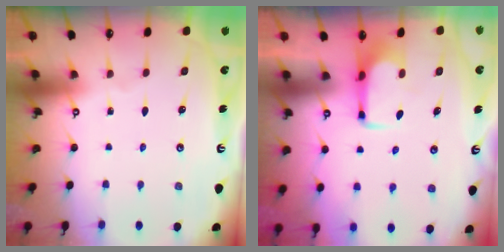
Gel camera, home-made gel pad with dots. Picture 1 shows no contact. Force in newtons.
{"total": 2.0, "press": 1.9, "slide": 0.4}